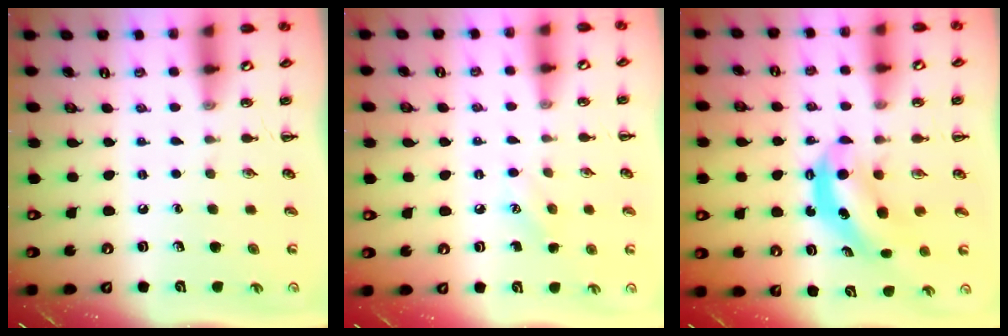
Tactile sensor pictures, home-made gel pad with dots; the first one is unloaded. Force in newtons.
{"total": 6.8, "press": 6.6, "slide": 1.7}
{"total": 5.8, "press": 5.8, "slide": 0.5}